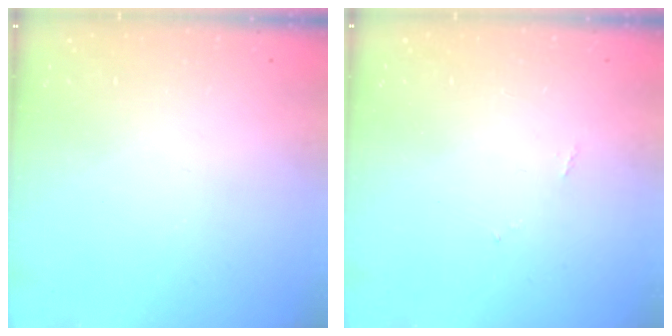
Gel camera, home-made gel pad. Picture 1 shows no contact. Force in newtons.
{"total": 4.0, "press": 4.0, "slide": 0.6}